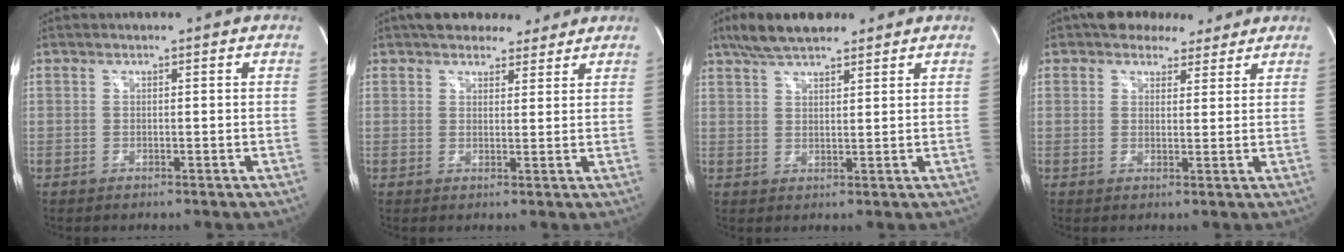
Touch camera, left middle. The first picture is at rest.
{"total": 8.5, "force": [7.2, 3.4, 3.0], "torque": [-0.036, 0.019, 0.100]}
{"total": 8.4, "force": [6.6, 2.3, 4.7], "torque": [-0.090, 0.023, 0.117]}
{"total": 6.7, "force": [5.4, 3.4, 1.9], "torque": [-0.023, 0.016, 0.074]}